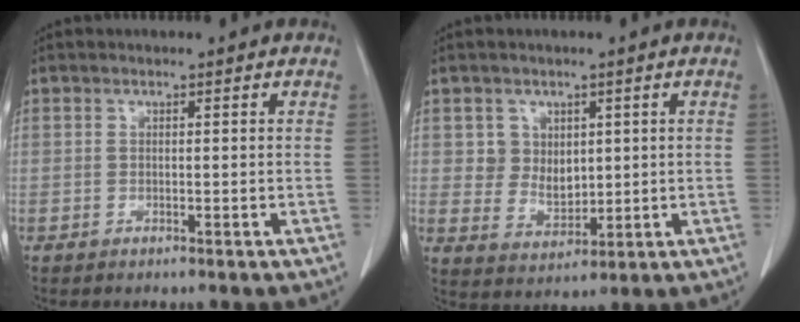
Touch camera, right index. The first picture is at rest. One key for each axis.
{"total": 4.9, "fx": 1.7, "fy": 4.3, "fz": 1.8, "tx": -0.032, "ty": 0.001, "tz": 0.040}